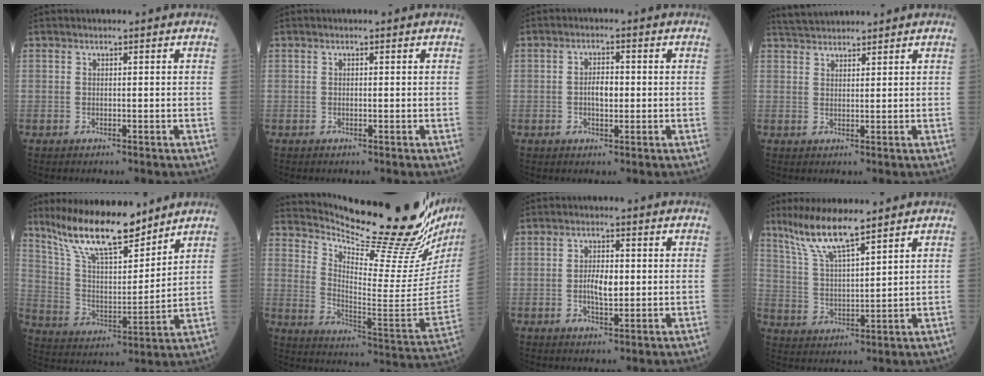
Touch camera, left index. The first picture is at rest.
{"total": 0.0}
{"total": 3.1, "force": [-0.3, 1.4, 2.7], "torque": [-0.043, 0.005, -0.007]}
{"total": 5.6, "force": [5.4, 0.8, 1.4], "torque": [-0.020, 0.036, 0.095]}
{"total": 15.4, "force": [12.6, 3.3, 8.2], "torque": [-0.142, 0.000, 0.232]}
{"total": 27.4, "force": [24.6, 0.5, 12.0], "torque": [-0.194, -0.128, 0.337]}
{"total": 3.9, "force": [-0.3, 1.5, 3.6], "torque": [-0.063, -0.001, -0.005]}
{"total": 9.4, "force": [7.4, 0.8, 5.8], "torque": [-0.111, 0.008, 0.145]}